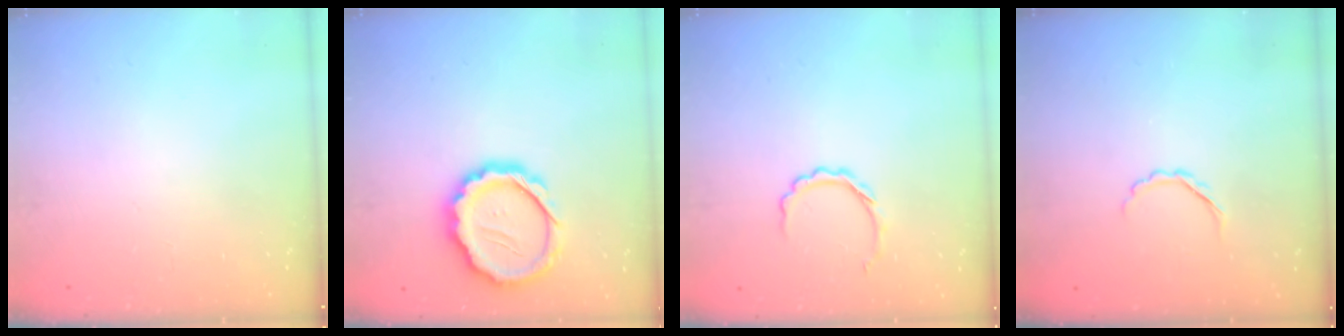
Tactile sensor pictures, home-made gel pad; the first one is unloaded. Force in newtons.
{"total": 12.9, "press": 12.8, "slide": 1.6}
{"total": 5.6, "press": 5.6, "slide": 0.5}
{"total": 2.9, "press": 2.8, "slide": 0.8}